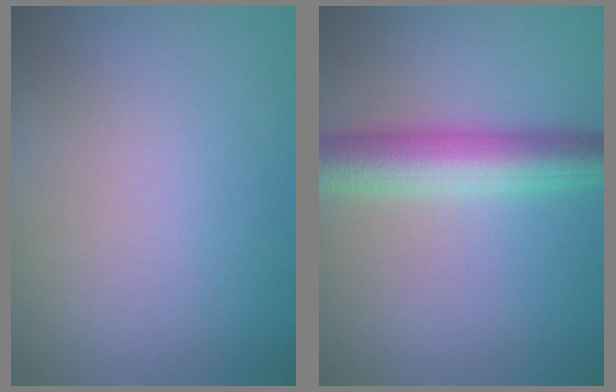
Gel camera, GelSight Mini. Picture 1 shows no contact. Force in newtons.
{"total": 6.4, "press": 6.4, "slide": 0.0}